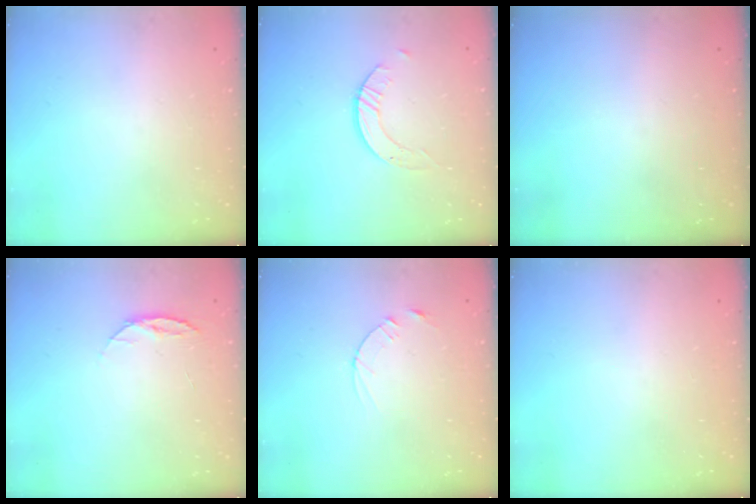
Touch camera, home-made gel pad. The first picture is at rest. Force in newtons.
{"total": 2.6, "press": 2.5, "slide": 0.3}
{"total": 0.0}
{"total": 6.6, "press": 6.5, "slide": 0.7}
{"total": 2.5, "press": 2.5, "slide": 0.3}
{"total": 0.0}